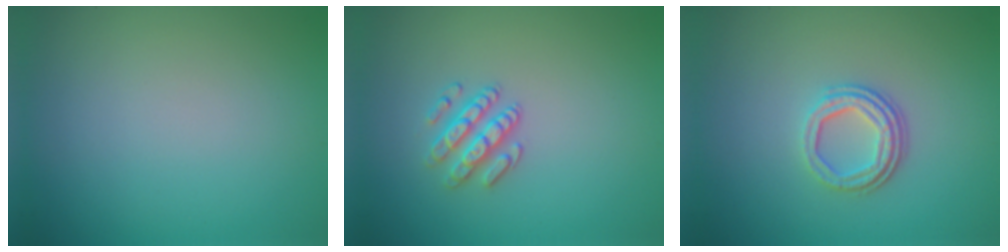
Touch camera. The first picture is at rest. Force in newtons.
{"total": 2.5, "press": 2.3, "slide": 0.9}
{"total": 3.2, "press": 2.3, "slide": 2.1}